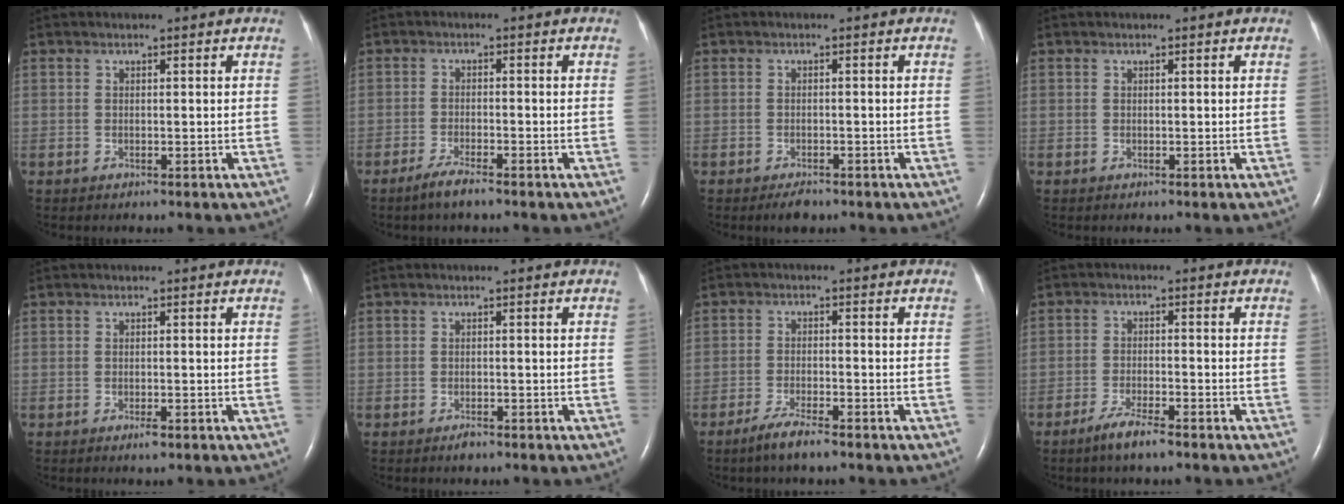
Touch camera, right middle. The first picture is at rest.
{"total": 3.2, "force": [-2.5, 0.2, 2.0], "torque": [-0.050, -0.006, -0.050]}
{"total": 2.2, "force": [-1.7, 0.8, 1.2], "torque": [-0.026, -0.003, -0.022]}
{"total": 0.0}
{"total": 1.1, "force": [-0.7, 0.2, 0.9], "torque": [-0.018, -0.002, -0.010]}
{"total": 1.2, "force": [-0.9, 0.4, 0.6], "torque": [-0.014, -0.001, -0.012]}
{"total": 4.3, "force": [-3.3, 0.4, 2.8], "torque": [-0.064, -0.008, -0.062]}
{"total": 4.5, "force": [-3.4, 0.4, 3.0], "torque": [-0.067, -0.008, -0.062]}